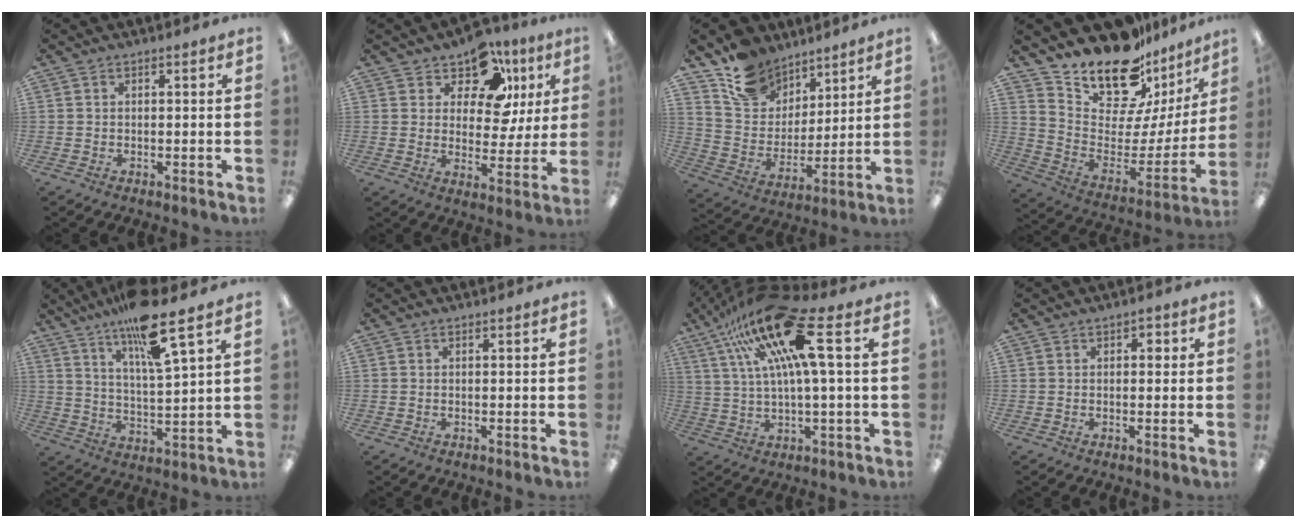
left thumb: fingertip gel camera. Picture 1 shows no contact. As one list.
[{"total": 12.9, "force": [8.0, 7.3, 7.0], "torque": [-0.116, -0.039, 0.146]}, {"total": 14.0, "force": [10.4, 8.9, 3.0], "torque": [-0.068, -0.071, 0.205]}, {"total": 18.5, "force": [16.5, 6.3, 5.4], "torque": [-0.112, -0.147, 0.292]}, {"total": 14.1, "force": [10.1, 2.1, 9.5], "torque": [-0.171, -0.050, 0.164]}, {"total": 0.0}, {"total": 21.2, "force": [10.0, 5.3, 17.9], "torque": [-0.345, -0.032, 0.158]}, {"total": 1.5, "force": [0.6, 1.0, 0.9], "torque": [-0.012, 0.002, 0.008]}]